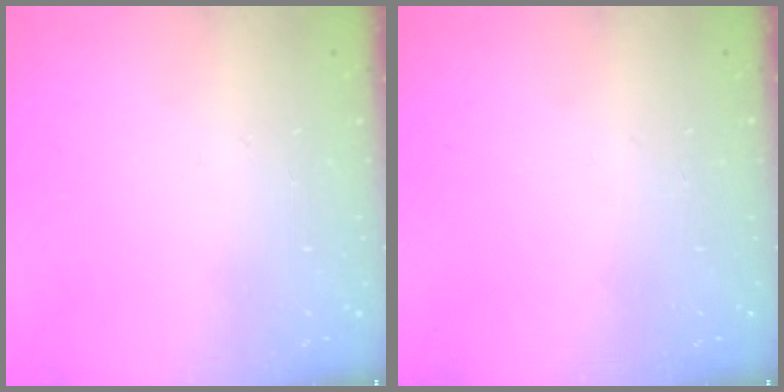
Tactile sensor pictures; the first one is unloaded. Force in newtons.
{"total": 0.0}